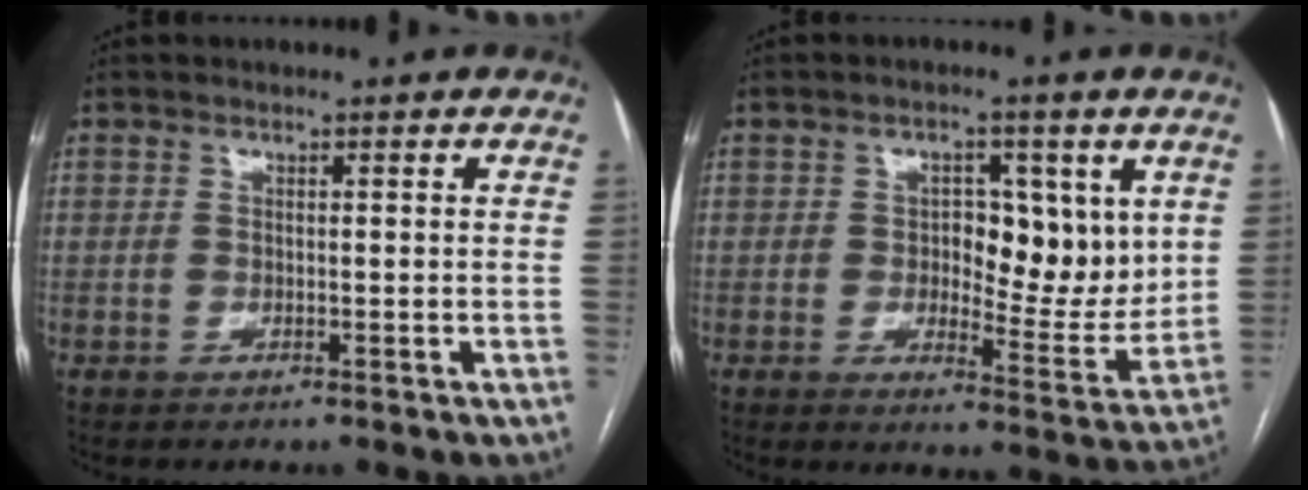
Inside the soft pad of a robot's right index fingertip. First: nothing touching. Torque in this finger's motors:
{"motor_torque": [0.16, 0.07, 0.26, 0.04]}